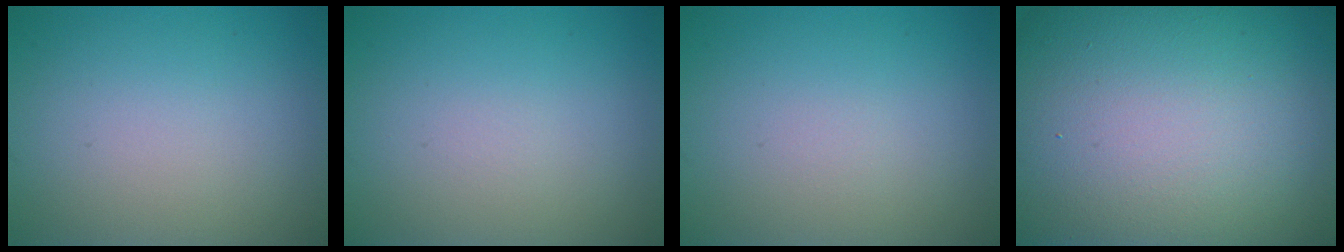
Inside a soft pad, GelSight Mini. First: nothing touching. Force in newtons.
{"total": 0.0}
{"total": 0.0}
{"total": 30.8, "press": 30.8, "slide": 1.1}